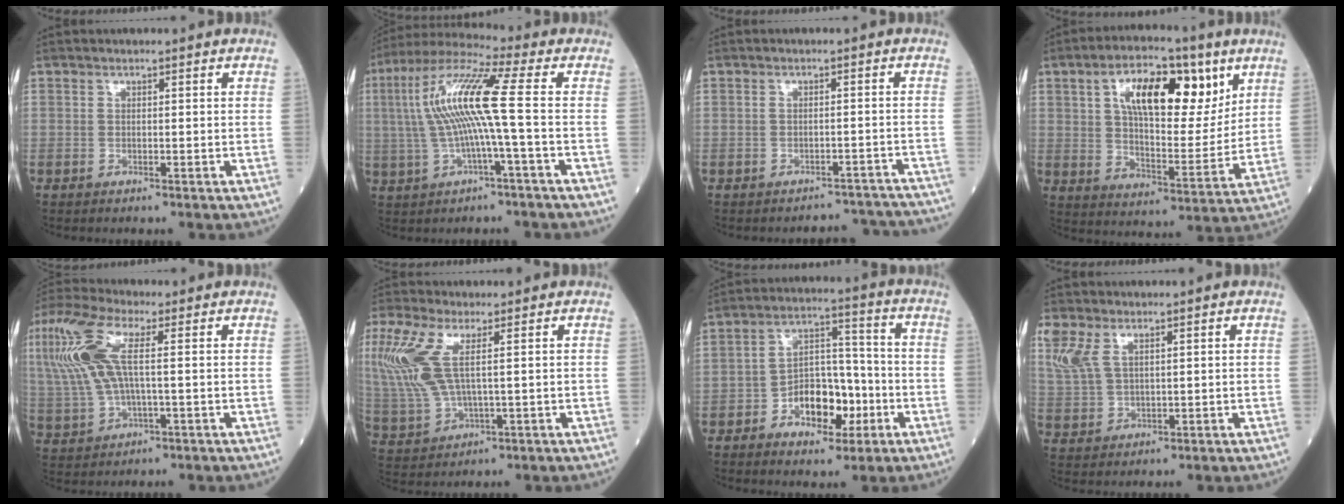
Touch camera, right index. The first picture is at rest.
{"total": 12.1, "force": [0.3, -0.2, 12.1], "torque": [-0.244, 0.024, 0.002]}
{"total": 8.0, "force": [-7.8, 1.8, -0.4], "torque": [0.021, 0.030, -0.074]}
{"total": 16.5, "force": [7.3, 6.5, 13.2], "torque": [-0.212, 0.016, 0.123]}
{"total": 15.9, "force": [4.1, 5.8, 14.2], "torque": [-0.352, 0.019, 0.076]}
{"total": 9.9, "force": [2.9, 3.0, 9.0], "torque": [-0.244, 0.005, 0.065]}
{"total": 9.6, "force": [-3.7, 5.2, 7.1], "torque": [-0.124, 0.024, -0.058]}
{"total": 8.0, "force": [4.2, 4.2, 5.4], "torque": [-0.148, 0.017, 0.097]}